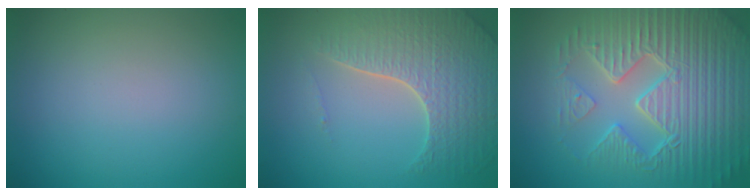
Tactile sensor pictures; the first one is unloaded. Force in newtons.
{"total": 6.1, "press": 4.9, "slide": 3.7}
{"total": 8.7, "press": 6.5, "slide": 5.8}